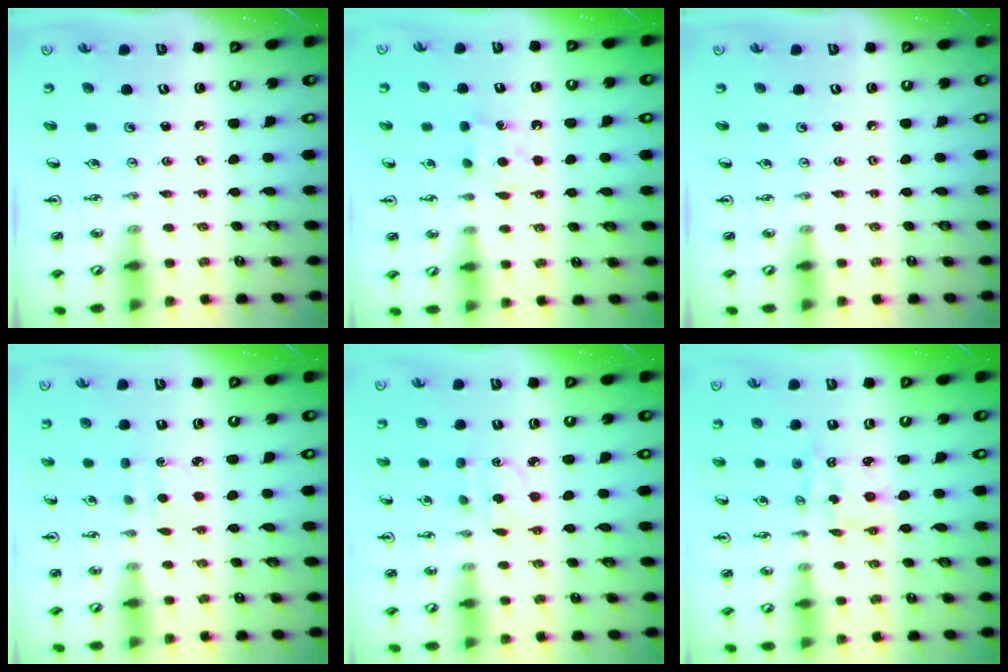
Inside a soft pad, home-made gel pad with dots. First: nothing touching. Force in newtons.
{"total": 7.1, "press": 7.0, "slide": 0.8}
{"total": 0.0}
{"total": 2.3, "press": 2.3, "slide": 0.3}
{"total": 3.5, "press": 3.4, "slide": 0.8}
{"total": 2.1, "press": 2.1, "slide": 0.1}